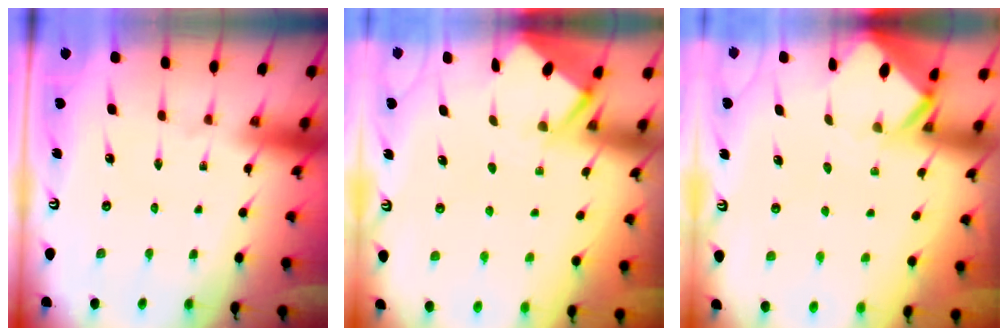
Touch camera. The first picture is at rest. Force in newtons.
{"total": 2.8, "press": 2.7, "slide": 0.4}
{"total": 2.8, "press": 2.8, "slide": 0.2}